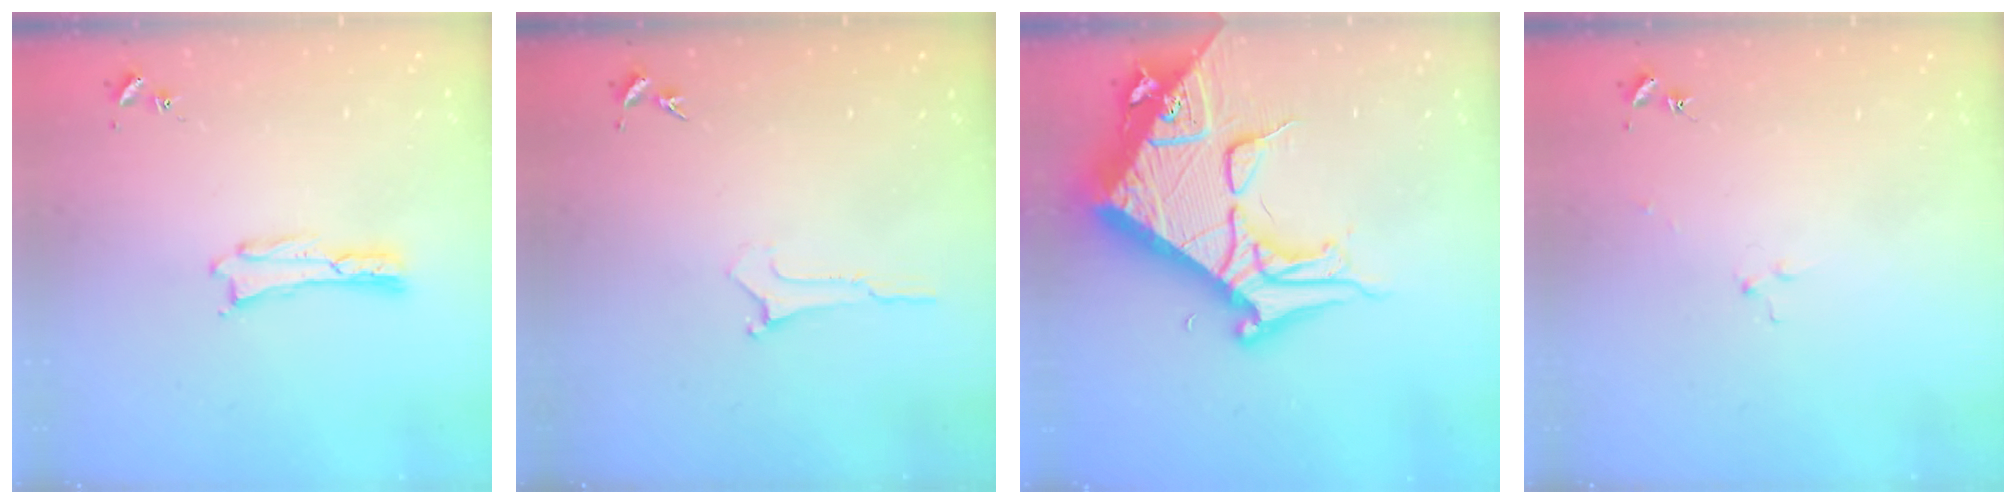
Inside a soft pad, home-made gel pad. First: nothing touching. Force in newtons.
{"total": 0.0}
{"total": 15.4, "press": 15.3, "slide": 1.7}
{"total": 2.5, "press": 2.5, "slide": 0.3}